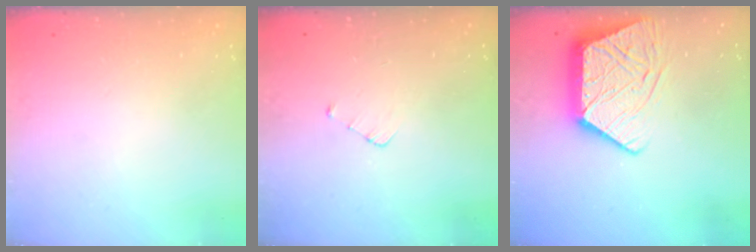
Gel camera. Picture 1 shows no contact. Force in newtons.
{"total": 2.9, "press": 2.9, "slide": 0.2}
{"total": 14.4, "press": 14.3, "slide": 1.2}